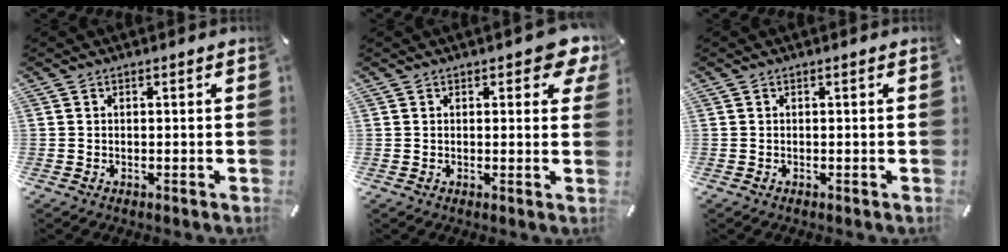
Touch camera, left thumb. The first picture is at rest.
{"total": 5.0, "force": [2.5, 2.6, 3.5], "torque": [-0.034, -0.007, 0.036]}
{"total": 0.0}